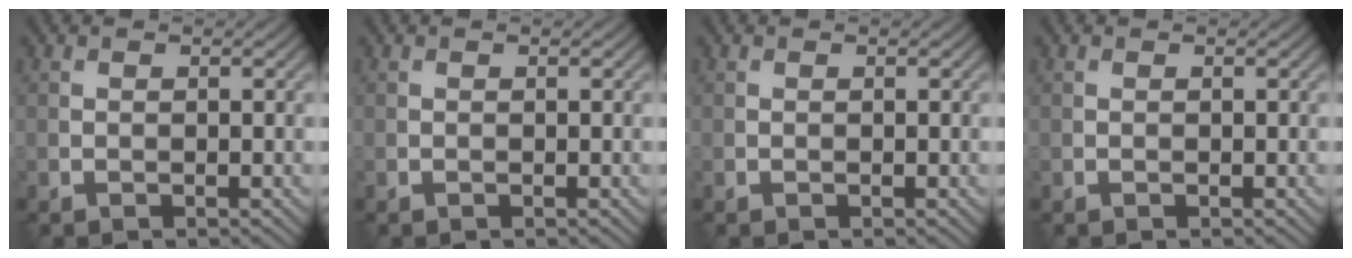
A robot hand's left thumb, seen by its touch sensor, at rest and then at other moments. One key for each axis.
{"total": 0.0}
{"total": 0.0}
{"total": 0.0}